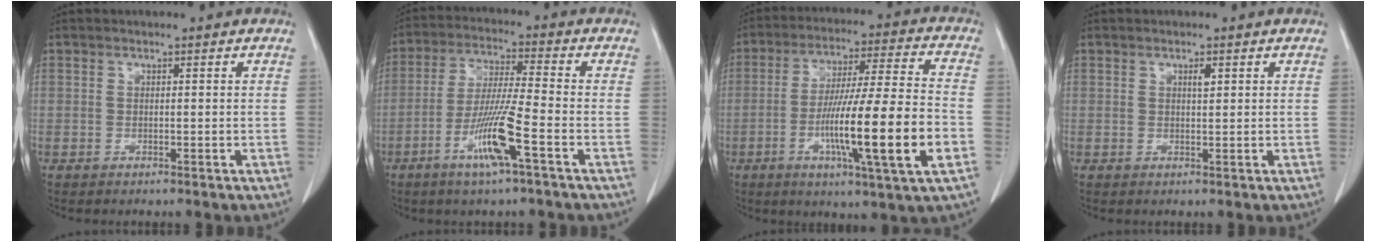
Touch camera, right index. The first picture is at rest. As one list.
[{"total": 10.0, "force": [-4.4, -0.3, 9.0], "torque": [-0.176, -0.010, -0.087]}, {"total": 18.2, "force": [-5.1, 0.1, 17.5], "torque": [-0.290, -0.009, -0.083]}, {"total": 1.1, "force": [0.5, 0.3, 0.9], "torque": [-0.017, -0.001, 0.008]}]